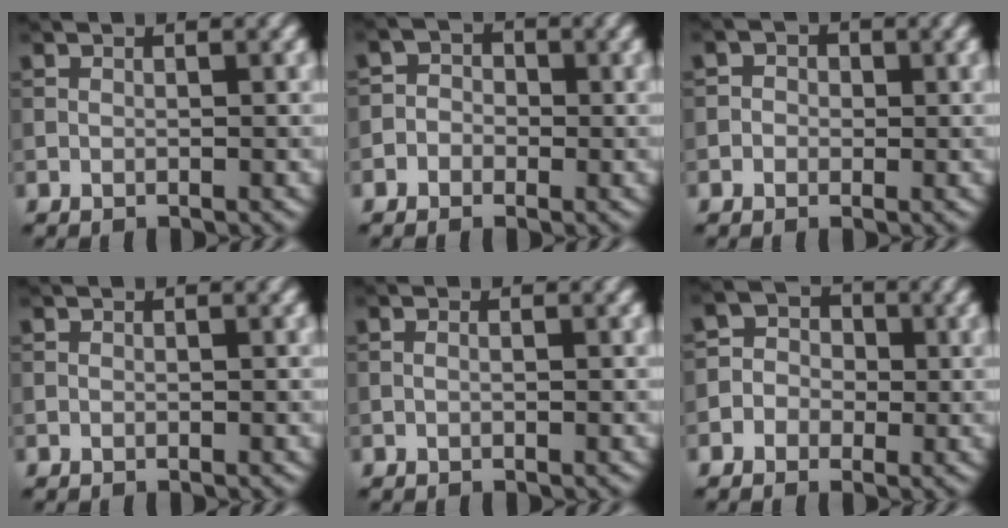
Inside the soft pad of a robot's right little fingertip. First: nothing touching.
{"total": 2.1, "force": [-0.6, 1.9, 0.6], "torque": [0.010, 0.009, -0.030]}
{"total": 1.7, "force": [0.1, 1.6, 0.7], "torque": [0.005, 0.003, -0.017]}
{"total": 0.0}
{"total": 0.7, "force": [0.2, 0.4, 0.5], "torque": [-0.005, -0.008, -0.002]}
{"total": 3.4, "force": [-0.7, 3.2, 0.9], "torque": [0.008, 0.015, -0.036]}